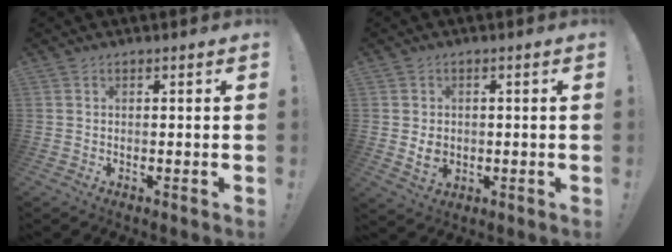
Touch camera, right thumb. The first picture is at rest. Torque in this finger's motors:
{"motor_torque": [0.40, 0.15, 0.17, 0.33, 0.03]}